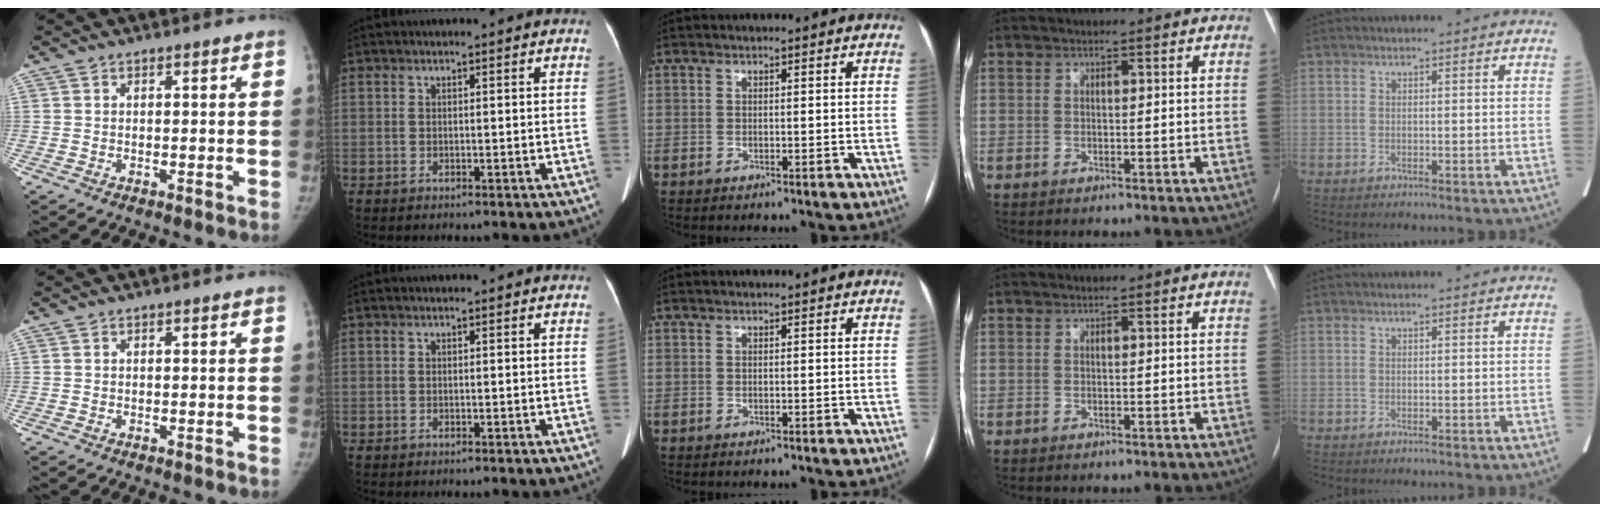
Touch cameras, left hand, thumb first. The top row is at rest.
{}